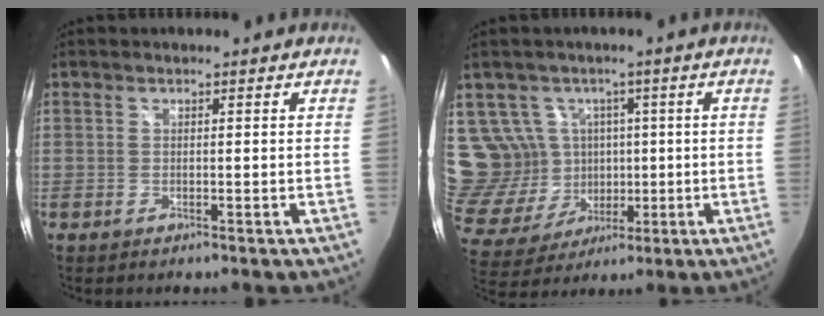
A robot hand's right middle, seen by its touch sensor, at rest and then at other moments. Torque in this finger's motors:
{"motor_torque": [-0.47, 0.13, -0.04, -0.02]}